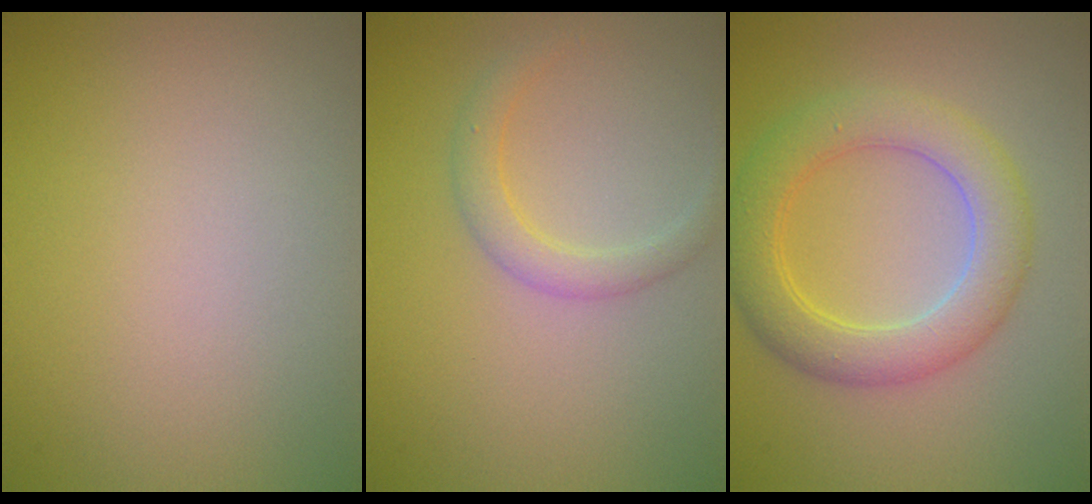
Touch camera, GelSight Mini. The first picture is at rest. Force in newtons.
{"total": 2.1, "press": 2.1, "slide": 0.0}
{"total": 5.2, "press": 5.2, "slide": 0.2}